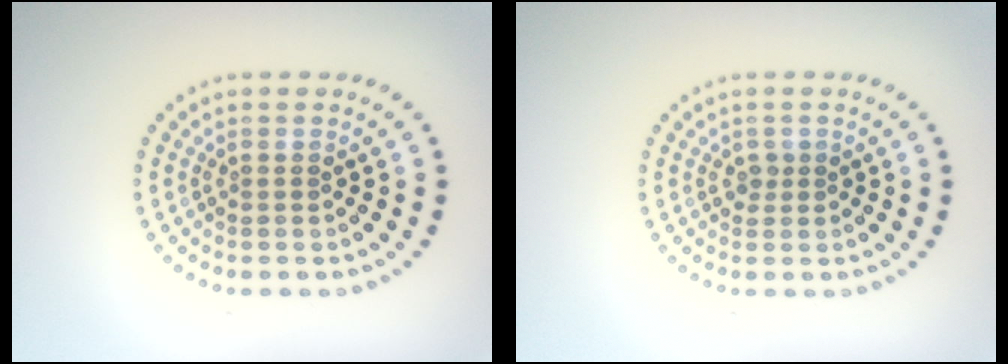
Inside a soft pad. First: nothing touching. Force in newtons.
{"total": 0.9, "press": 0.8, "slide": 0.4}